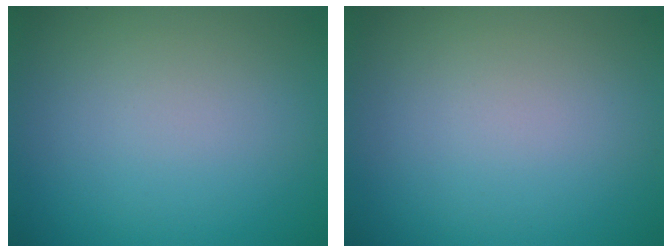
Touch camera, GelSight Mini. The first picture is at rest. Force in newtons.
{"total": 0.0}